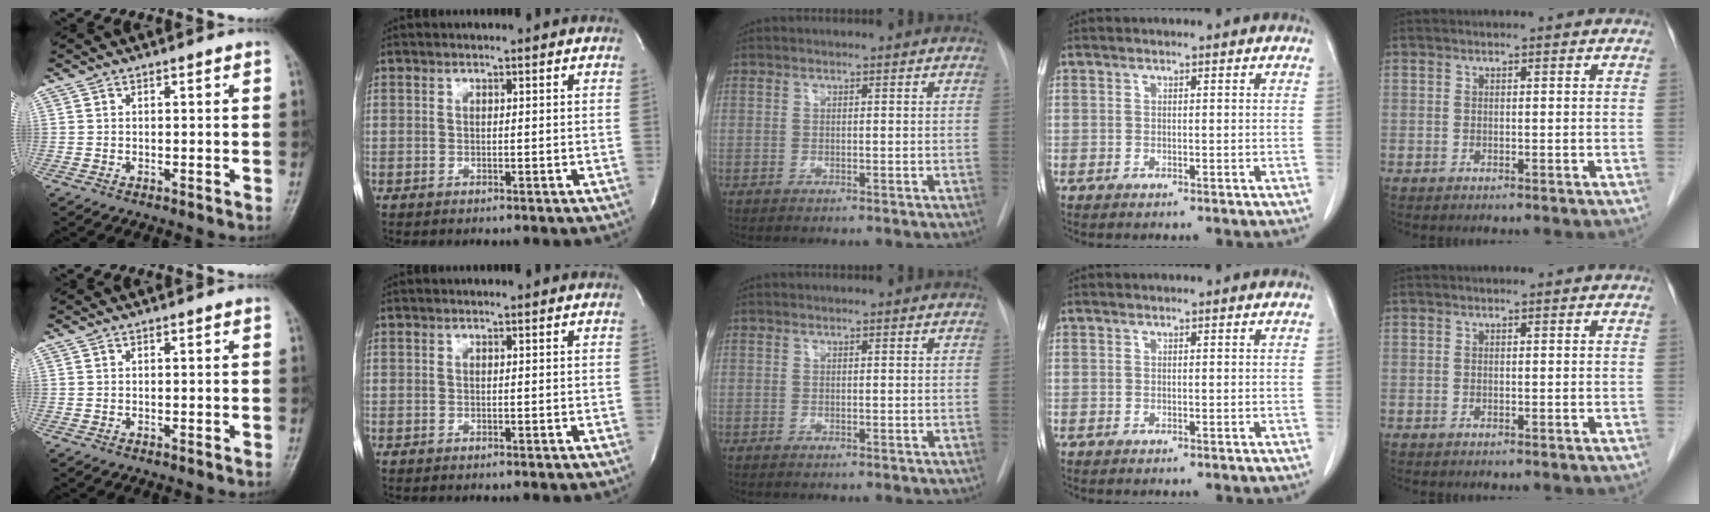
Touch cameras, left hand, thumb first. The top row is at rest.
{}